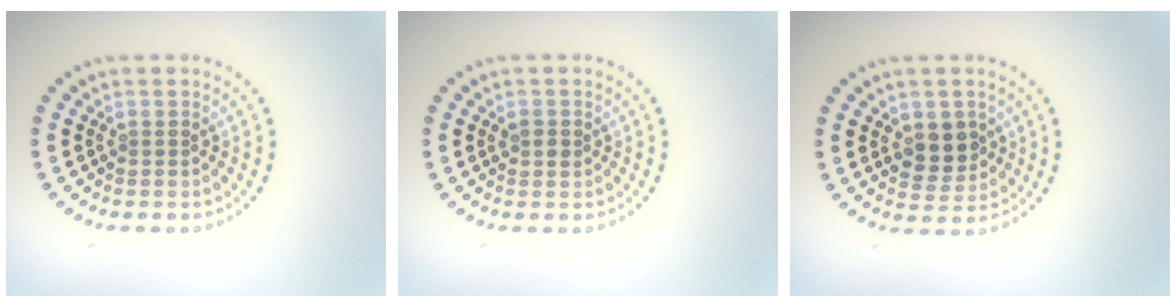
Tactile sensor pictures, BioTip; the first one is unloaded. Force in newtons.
{"total": 1.1, "press": 1.1, "slide": 0.2}
{"total": 3.2, "press": 3.1, "slide": 0.8}